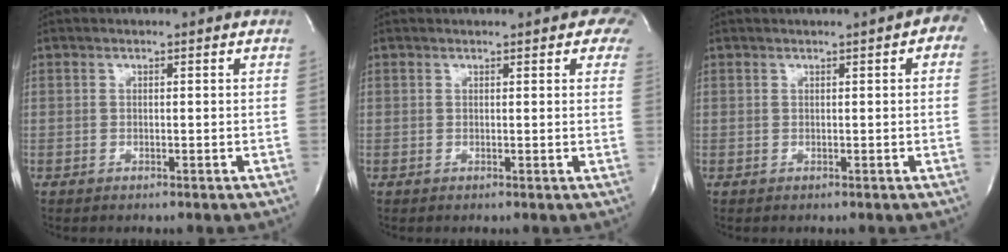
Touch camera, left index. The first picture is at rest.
{"total": 6.2, "force": [4.3, 2.2, 3.9], "torque": [-0.036, 0.006, 0.038]}
{"total": 3.2, "force": [1.2, 0.9, 2.8], "torque": [-0.025, 0.008, 0.008]}